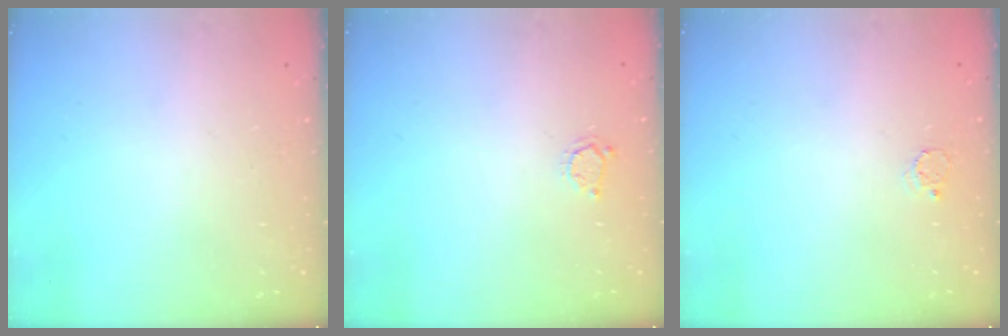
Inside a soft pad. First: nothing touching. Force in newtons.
{"total": 3.4, "press": 3.4, "slide": 0.5}
{"total": 2.3, "press": 2.3, "slide": 0.2}